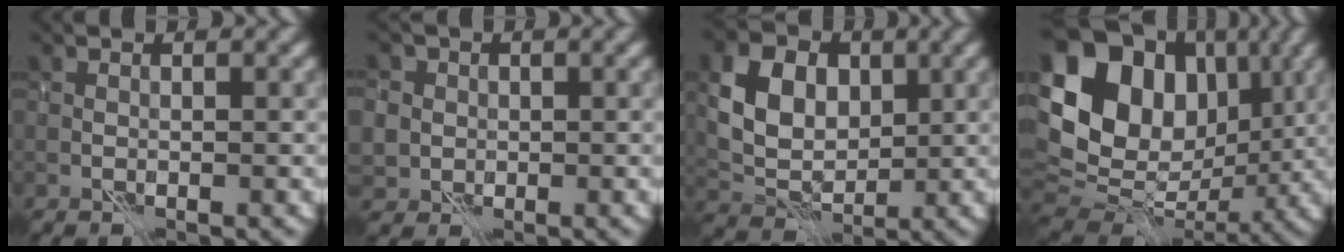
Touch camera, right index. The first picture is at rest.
{"total": 5.8, "force": [0.6, 5.5, 1.9], "torque": [-0.039, 0.023, -0.020]}
{"total": 6.5, "force": [2.1, 4.7, 4.0], "torque": [-0.091, 0.002, 0.034]}
{"total": 15.9, "force": [4.4, 11.7, 9.7], "torque": [-0.171, 0.032, 0.087]}